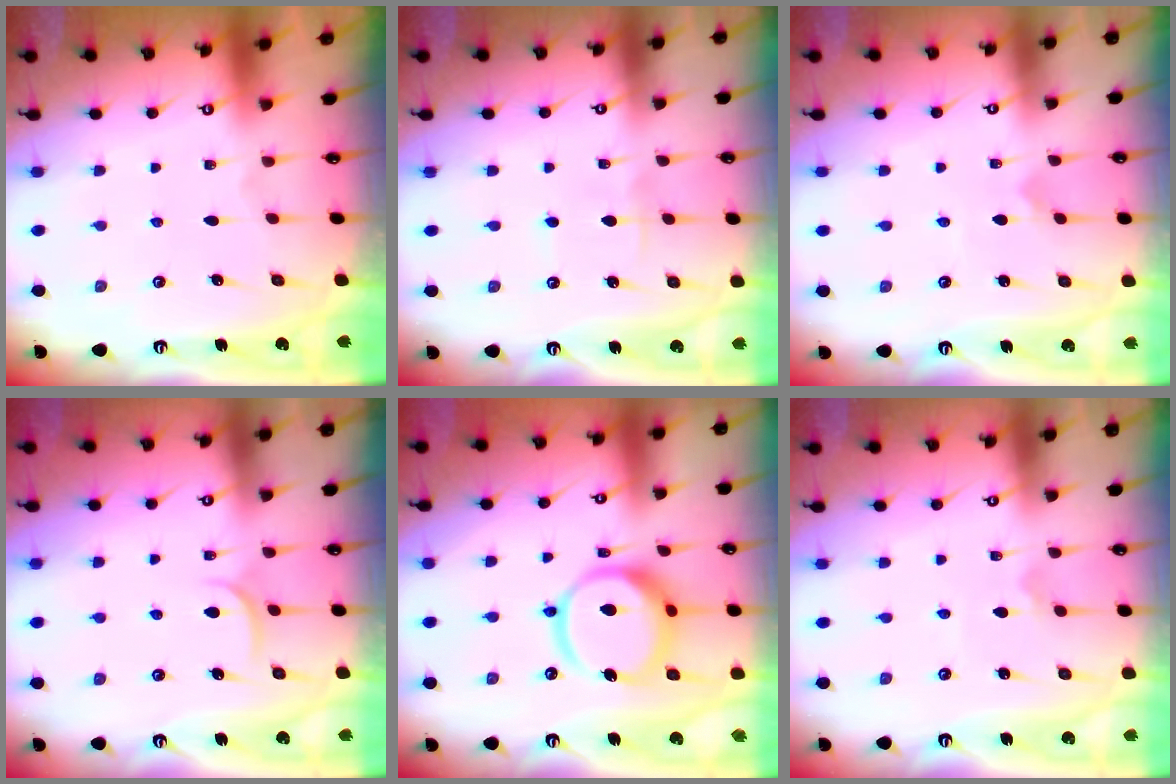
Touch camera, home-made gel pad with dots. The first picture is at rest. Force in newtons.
{"total": 2.9, "press": 2.9, "slide": 0.3}
{"total": 1.6, "press": 1.6, "slide": 0.0}
{"total": 5.6, "press": 5.6, "slide": 0.4}
{"total": 14.4, "press": 14.3, "slide": 1.6}
{"total": 2.3, "press": 2.3, "slide": 0.2}